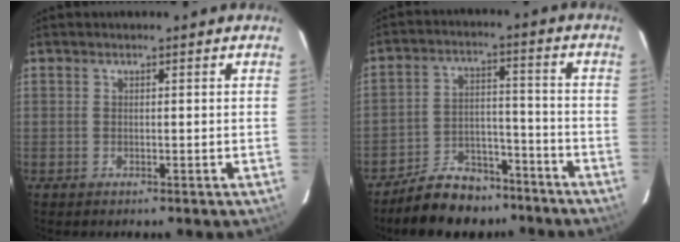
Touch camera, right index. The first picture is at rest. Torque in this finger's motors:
{"motor_torque": [1.00, -1.14, 0.35, 0.01]}